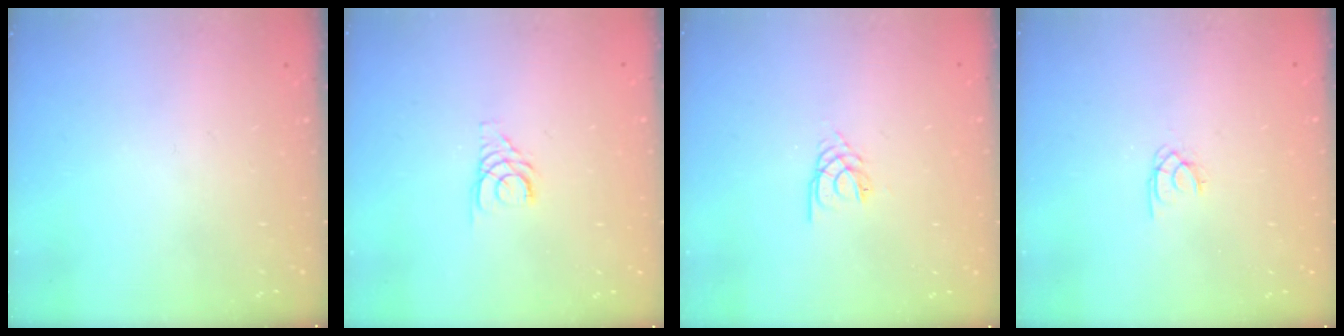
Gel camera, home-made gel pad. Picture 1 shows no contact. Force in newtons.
{"total": 4.2, "press": 4.2, "slide": 0.4}
{"total": 2.3, "press": 2.3, "slide": 0.4}
{"total": 1.4, "press": 1.4, "slide": 0.2}